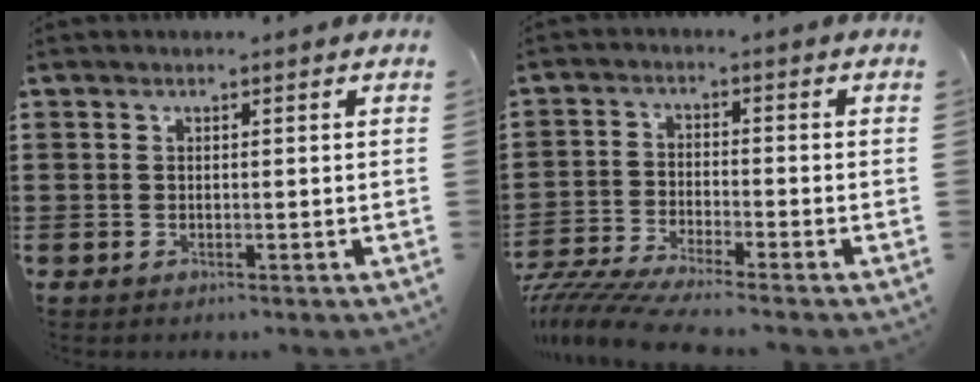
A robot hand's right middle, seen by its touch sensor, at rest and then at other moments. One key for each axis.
{"total": 5.5, "fx": -5.3, "fy": -0.4, "fz": 1.5, "tx": -0.052, "ty": -0.020, "tz": -0.112}